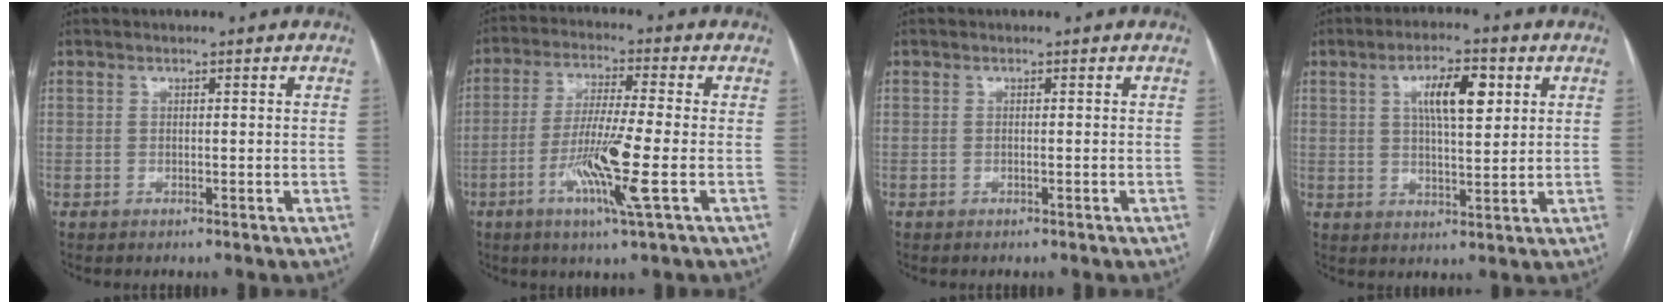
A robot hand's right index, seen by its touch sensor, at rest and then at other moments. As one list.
[{"total": 10.5, "force": [-3.2, -0.7, 10.0], "torque": [-0.199, -0.018, -0.064]}, {"total": 0.0}, {"total": 8.2, "force": [2.9, 2.4, 7.2], "torque": [-0.125, 0.010, 0.051]}]